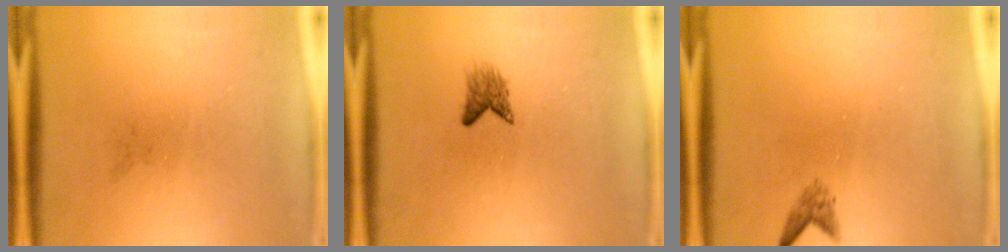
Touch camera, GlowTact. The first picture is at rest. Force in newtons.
{"total": 1.9}
{"total": 1.3}